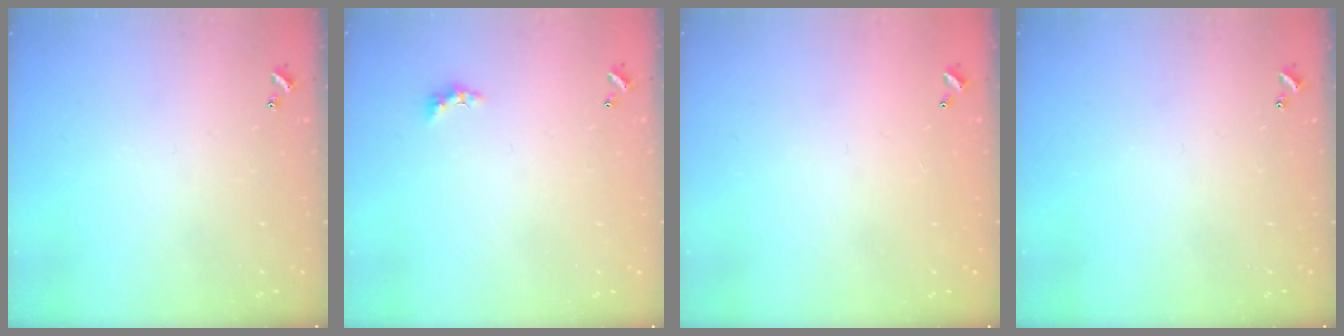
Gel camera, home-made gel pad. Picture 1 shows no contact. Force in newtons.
{"total": 1.3, "press": 1.2, "slide": 0.5}
{"total": 2.9, "press": 2.9, "slide": 0.1}
{"total": 0.0}